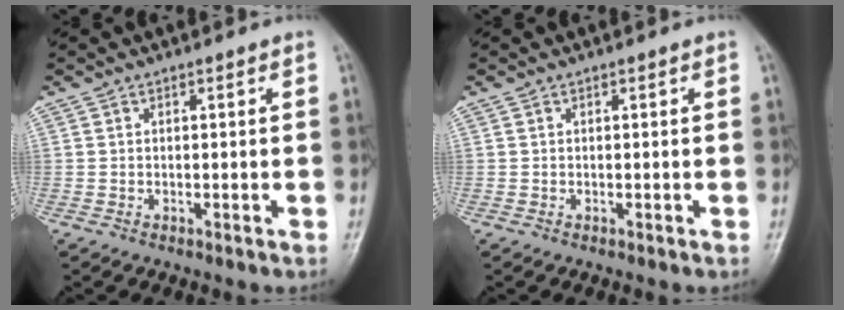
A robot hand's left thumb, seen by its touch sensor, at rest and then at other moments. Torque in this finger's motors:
{"motor_torque": [0.00, 0.00, 0.00, 0.00, 0.00]}